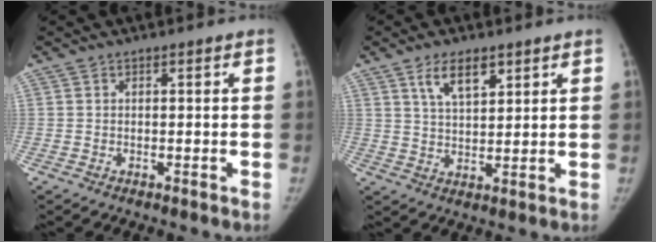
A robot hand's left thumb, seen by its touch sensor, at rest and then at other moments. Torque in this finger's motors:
{"motor_torque": [0.38, -0.05, 0.70, -0.26, 0.18]}